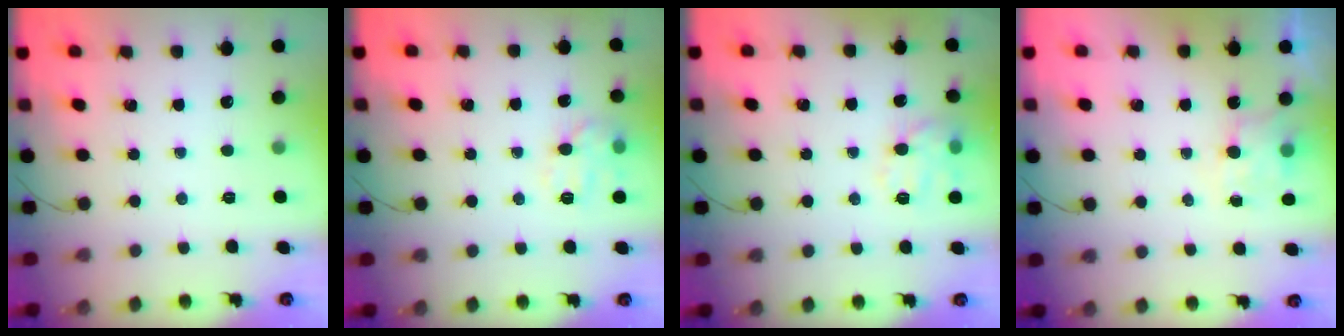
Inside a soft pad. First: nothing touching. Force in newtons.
{"total": 9.8, "press": 9.8, "slide": 0.2}
{"total": 11.0, "press": 11.0, "slide": 0.4}
{"total": 5.7, "press": 5.6, "slide": 1.2}